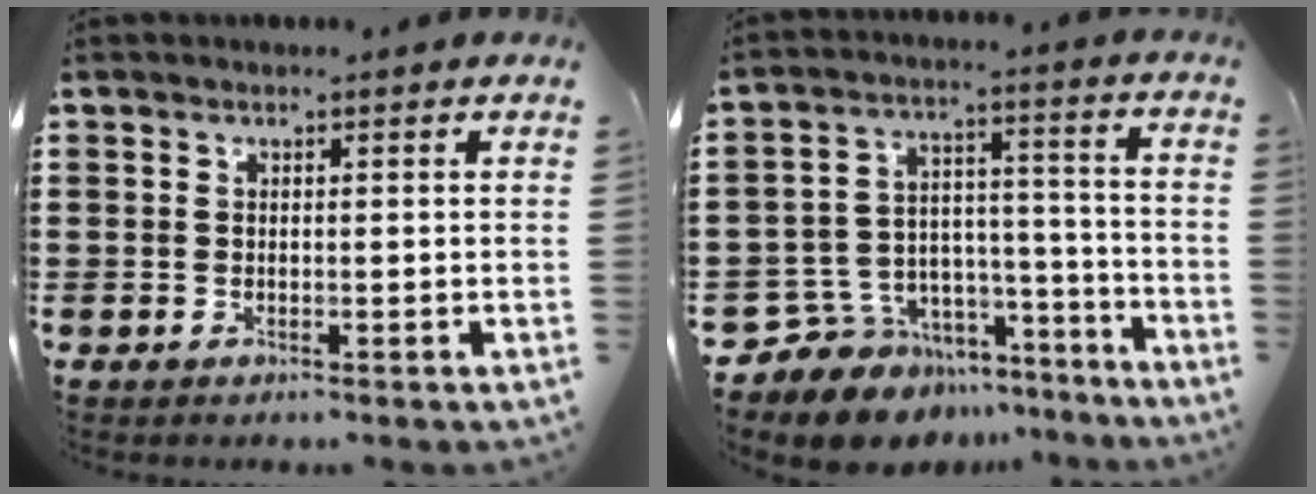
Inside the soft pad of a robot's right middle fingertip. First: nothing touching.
{"total": 7.7, "force": [-6.4, 4.3, -0.1], "torque": [-0.006, 0.018, -0.119]}